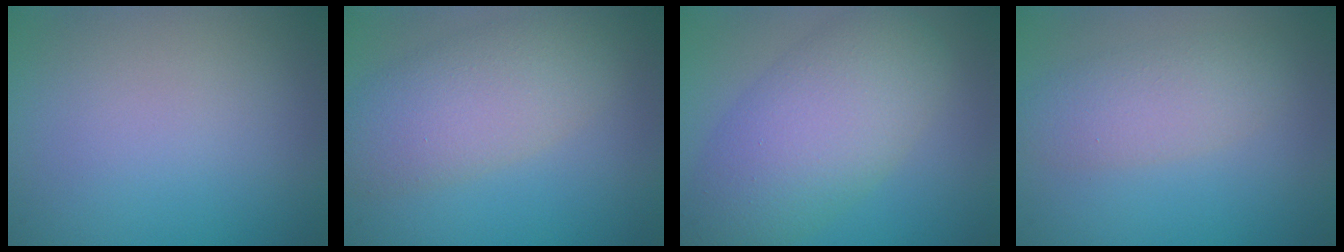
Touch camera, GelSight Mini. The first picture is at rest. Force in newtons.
{"total": 5.4, "press": 5.4, "slide": 0.2}
{"total": 7.5, "press": 7.5, "slide": 0.1}
{"total": 3.0, "press": 3.0, "slide": 0.2}